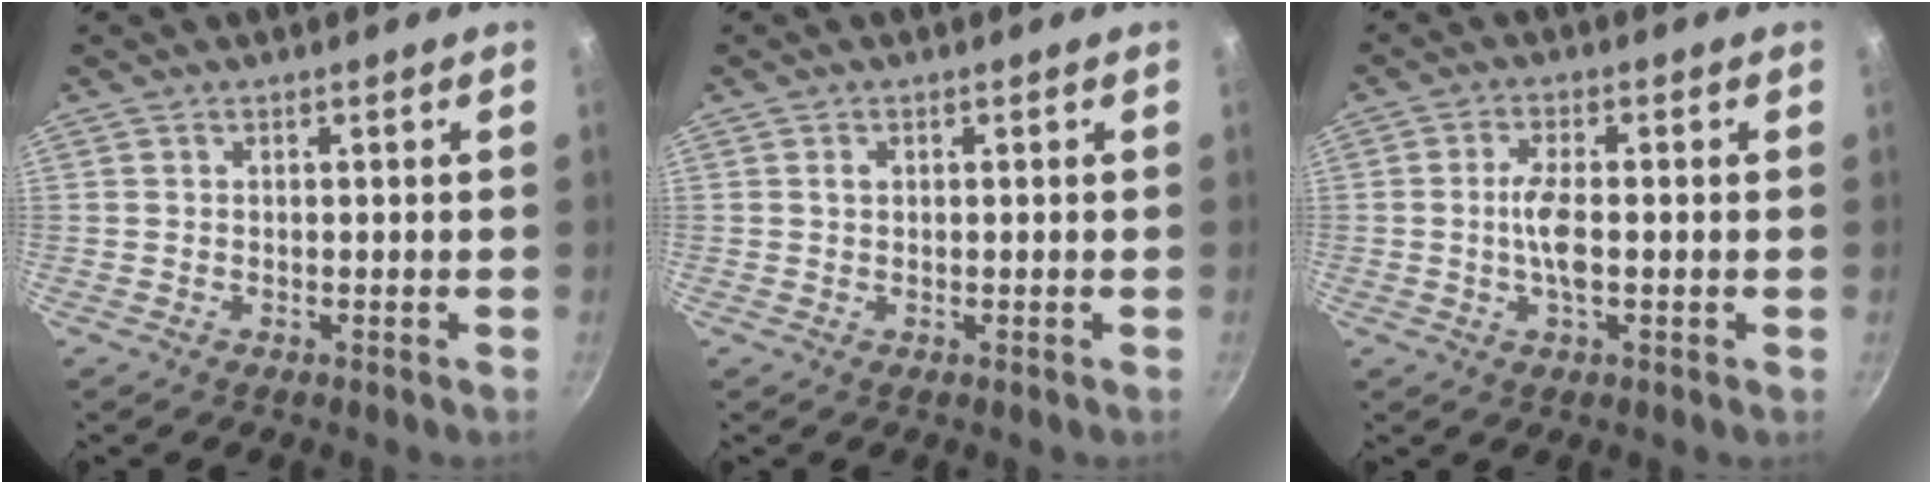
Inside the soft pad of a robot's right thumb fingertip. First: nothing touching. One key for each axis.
{"total": 1.1, "fx": 0.3, "fy": 0.8, "fz": 0.7, "tx": -0.010, "ty": 0.003, "tz": 0.005}
{"total": 5.5, "fx": -0.5, "fy": 1.7, "fz": 5.2, "tx": -0.107, "ty": 0.002, "tz": -0.014}